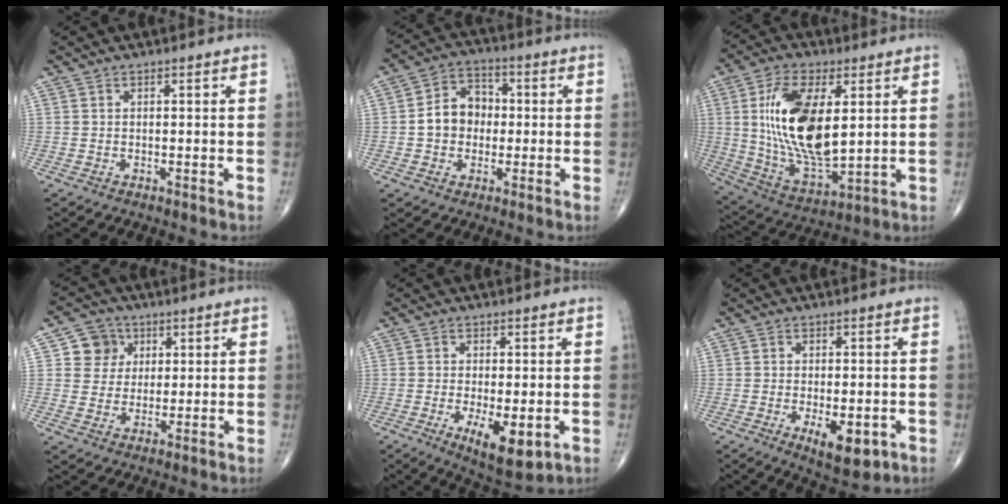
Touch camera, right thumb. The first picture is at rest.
{"total": 8.6, "force": [-0.4, 7.0, 5.0], "torque": [-0.058, 0.025, -0.018]}
{"total": 19.5, "force": [3.4, 9.2, 16.9], "torque": [-0.311, -0.021, 0.072]}
{"total": 6.4, "force": [2.0, 5.9, 1.2], "torque": [0.012, 0.000, 0.031]}
{"total": 9.0, "force": [-2.6, 3.4, 7.9], "torque": [-0.120, -0.018, -0.034]}
{"total": 7.9, "force": [-2.7, 3.4, 6.6], "torque": [-0.091, -0.006, -0.030]}